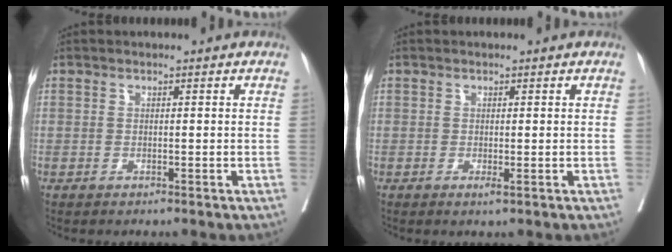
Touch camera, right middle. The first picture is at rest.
{"total": 0.7, "force": [-0.2, 0.0, 0.7], "torque": [-0.013, -0.004, 0.000]}